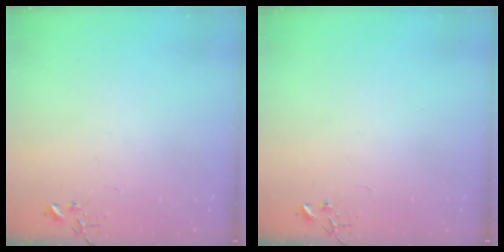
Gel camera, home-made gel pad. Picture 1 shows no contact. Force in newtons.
{"total": 0.0}